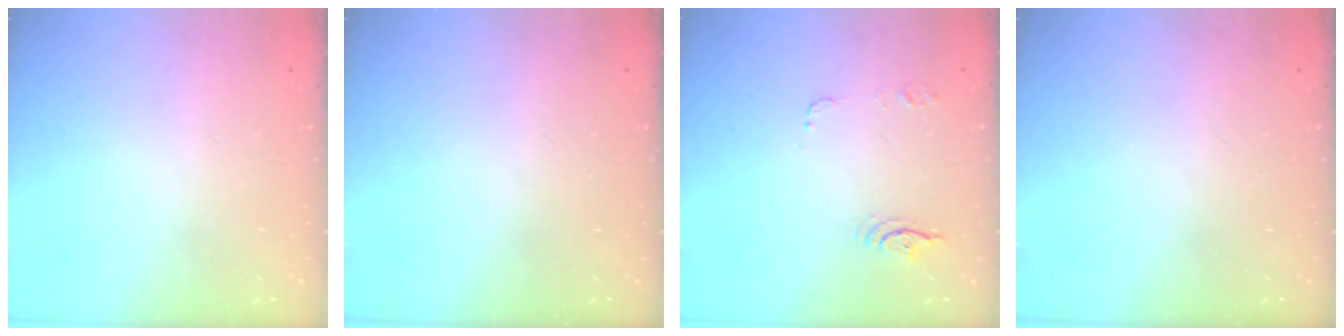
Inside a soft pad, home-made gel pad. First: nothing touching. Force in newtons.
{"total": 0.0}
{"total": 6.0, "press": 6.0, "slide": 0.4}
{"total": 0.0}